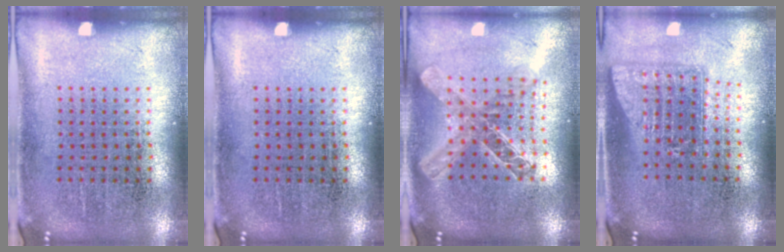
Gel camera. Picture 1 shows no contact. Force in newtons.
{"total": 0.0}
{"total": 2.0, "press": 1.7, "slide": 1.1}
{"total": 1.6, "press": 1.2, "slide": 1.0}